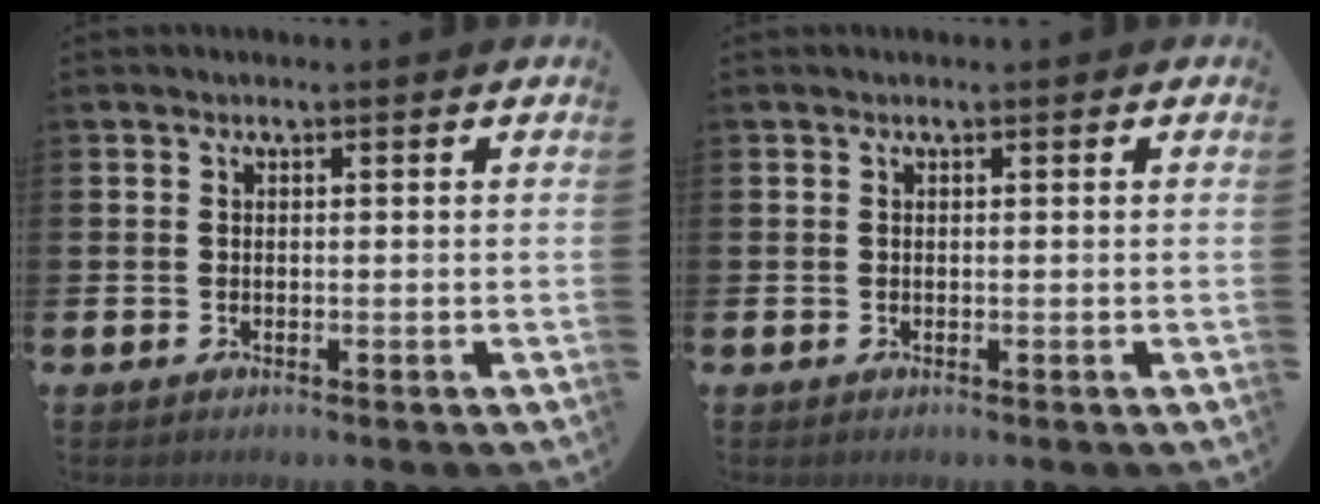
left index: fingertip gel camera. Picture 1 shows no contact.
{"total": 0.0}